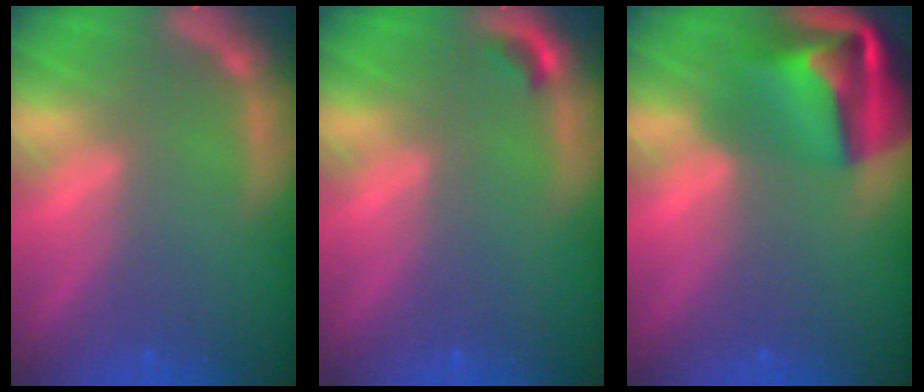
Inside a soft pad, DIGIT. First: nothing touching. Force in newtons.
{"total": 0.9}
{"total": 9.5}